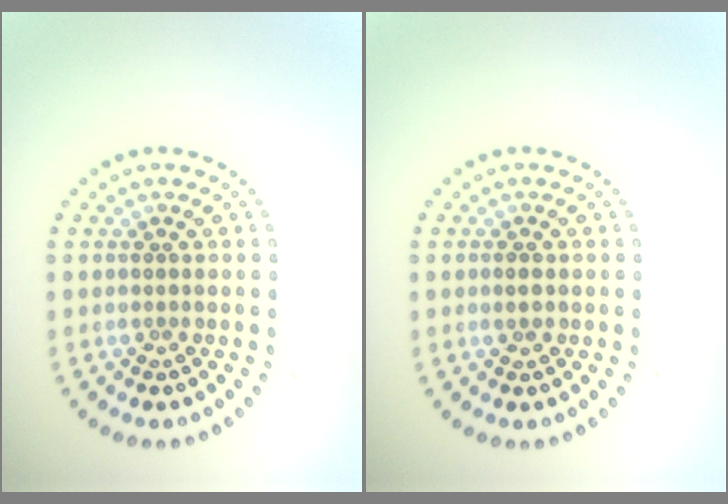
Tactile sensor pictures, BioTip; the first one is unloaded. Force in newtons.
{"total": 0.9, "press": 0.9, "slide": 0.2}